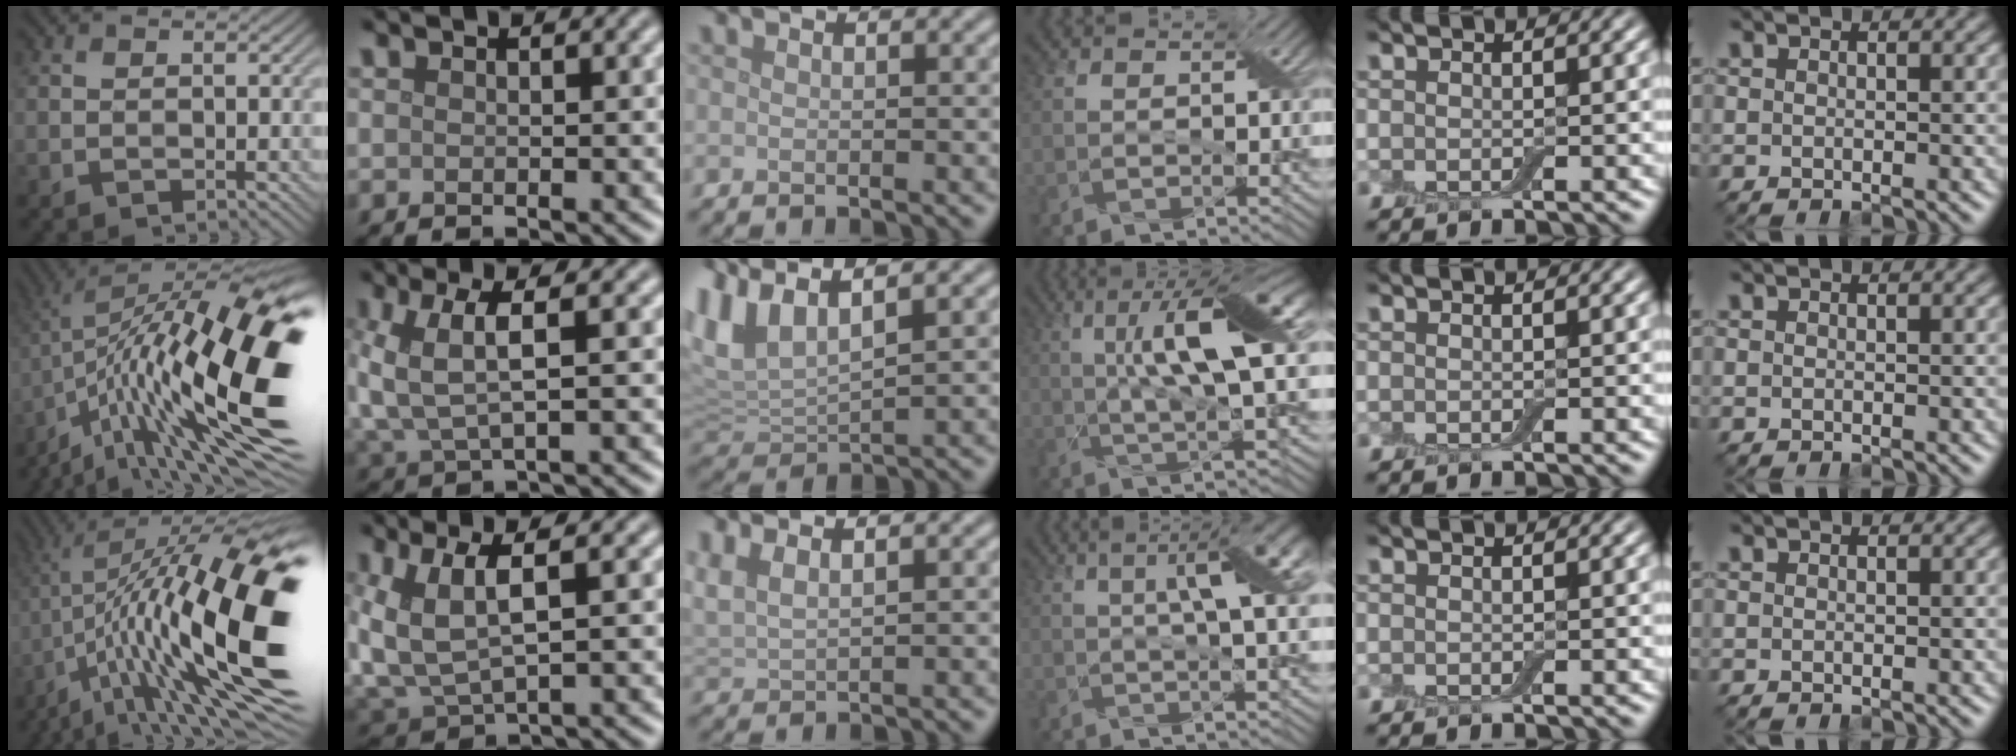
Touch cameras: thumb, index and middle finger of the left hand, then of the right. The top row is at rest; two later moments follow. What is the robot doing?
{"motion": "wrap", "object": "cling film"}